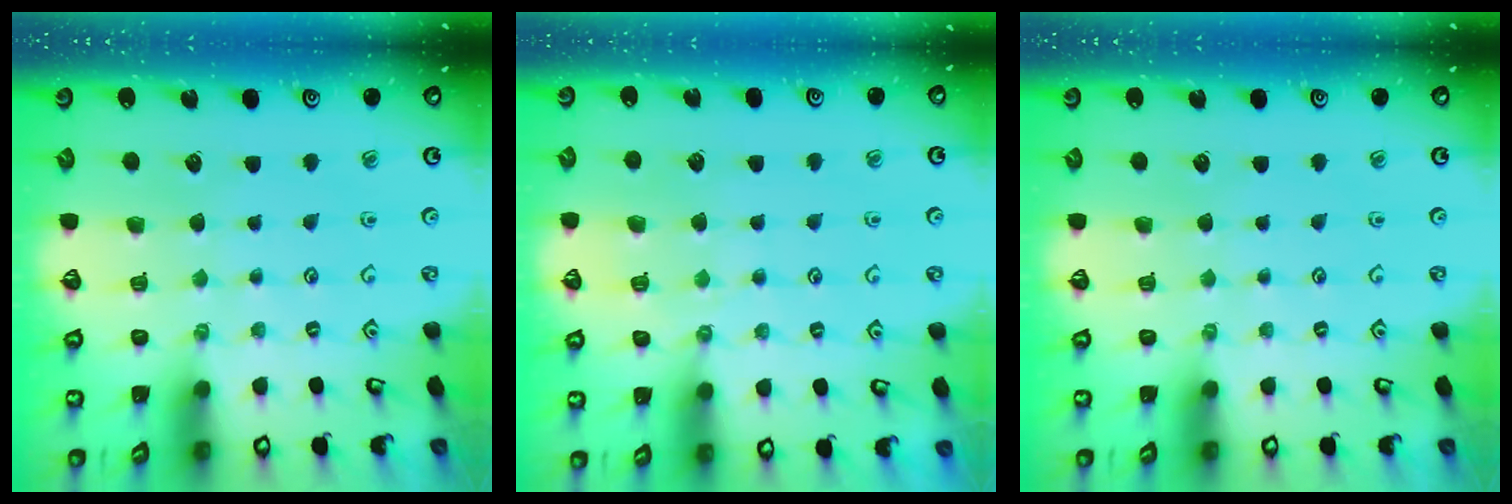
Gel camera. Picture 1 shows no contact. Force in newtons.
{"total": 4.6, "press": 4.6, "slide": 0.6}
{"total": 0.0}